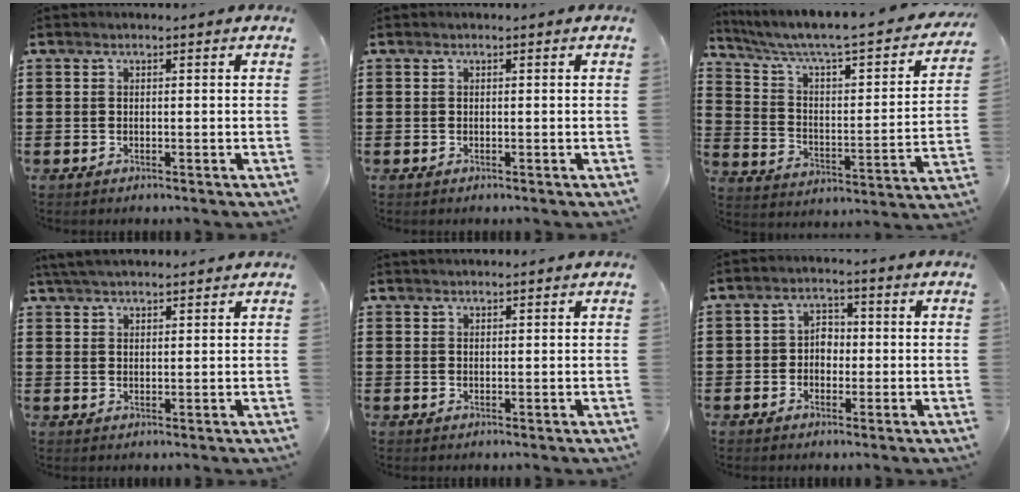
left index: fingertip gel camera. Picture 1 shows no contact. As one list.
[{"total": 0.0}, {"total": 4.8, "force": [3.6, 0.8, 3.1], "torque": [-0.080, -0.040, 0.050]}, {"total": 3.7, "force": [3.4, 0.4, 1.3], "torque": [-0.035, -0.001, 0.064]}, {"total": 0.9, "force": [0.9, 0.1, 0.1], "torque": [-0.004, 0.000, 0.018]}, {"total": 3.0, "force": [-0.6, 2.4, 1.7], "torque": [-0.032, 0.005, -0.017]}]